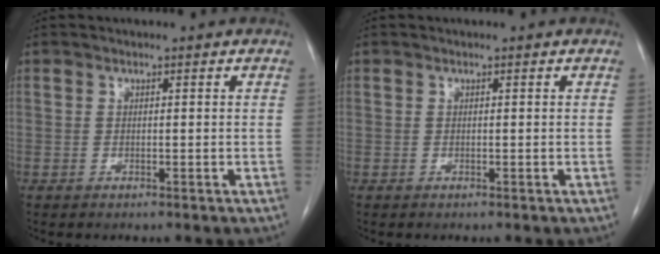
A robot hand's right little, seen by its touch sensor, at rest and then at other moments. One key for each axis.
{"total": 0.0}